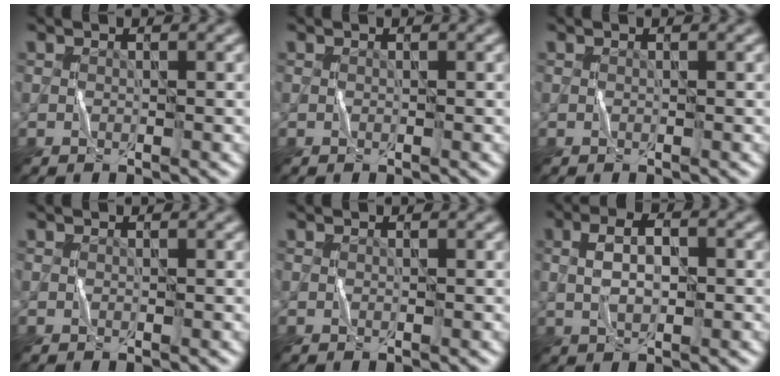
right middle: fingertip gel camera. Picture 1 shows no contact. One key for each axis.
{"total": 0.0}
{"total": 0.0}
{"total": 0.0}
{"total": 0.0}
{"total": 3.7, "fx": 0.2, "fy": 1.7, "fz": 3.2, "tx": -0.067, "ty": 0.006, "tz": 0.003}